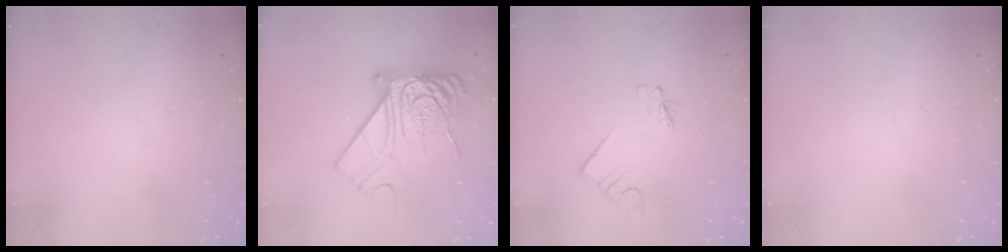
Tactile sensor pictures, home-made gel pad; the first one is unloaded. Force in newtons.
{"total": 15.8, "press": 15.8, "slide": 1.6}
{"total": 1.9, "press": 1.9, "slide": 0.1}
{"total": 0.0}